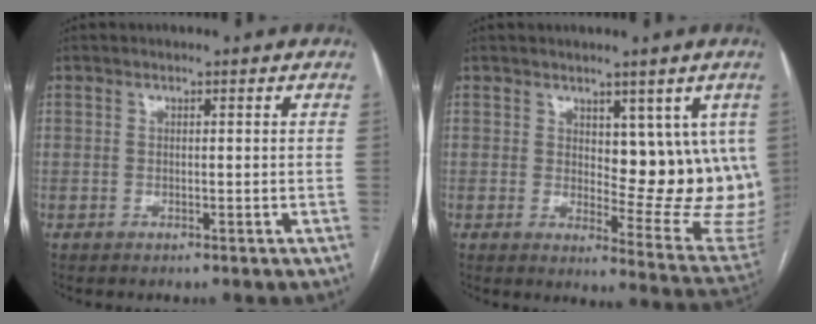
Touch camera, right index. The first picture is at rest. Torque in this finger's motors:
{"motor_torque": [0.84, 0.61, 0.36, 0.04]}